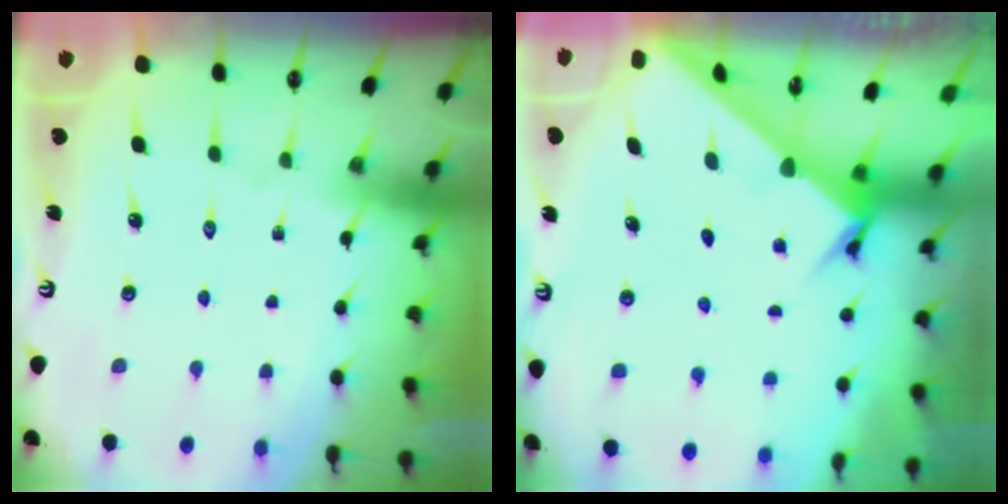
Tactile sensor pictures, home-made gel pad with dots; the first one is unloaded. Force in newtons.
{"total": 2.5, "press": 2.5, "slide": 0.2}